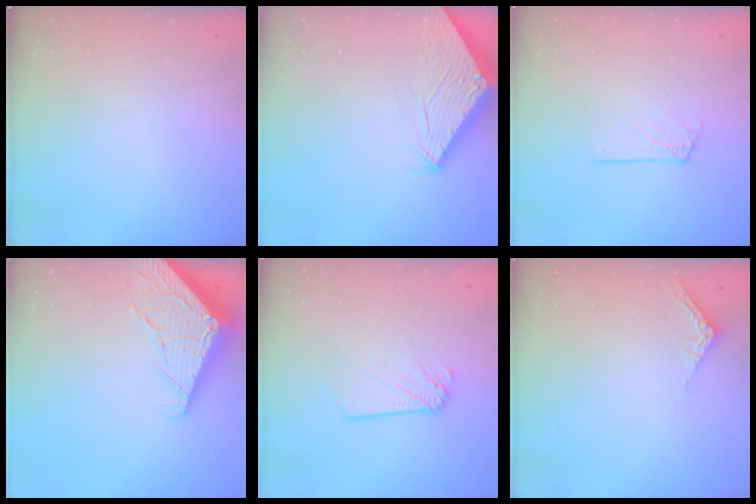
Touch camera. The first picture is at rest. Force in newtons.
{"total": 2.8, "press": 2.8, "slide": 0.1}
{"total": 1.5, "press": 1.5, "slide": 0.1}
{"total": 6.5, "press": 6.5, "slide": 0.7}
{"total": 2.5, "press": 2.5, "slide": 0.1}
{"total": 2.5, "press": 2.5, "slide": 0.2}